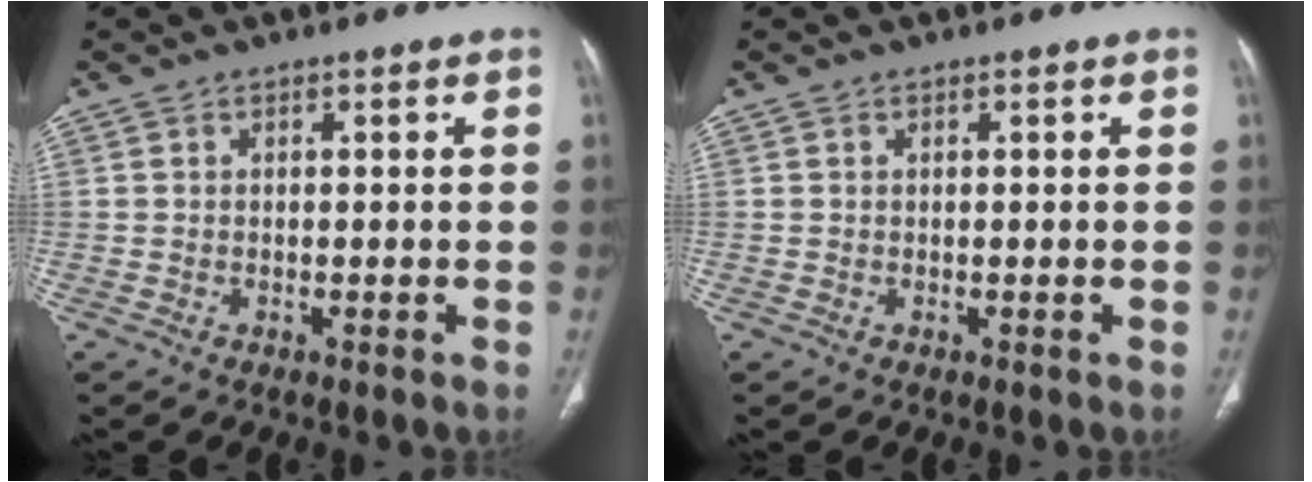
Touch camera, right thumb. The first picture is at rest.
{"total": 0.0}